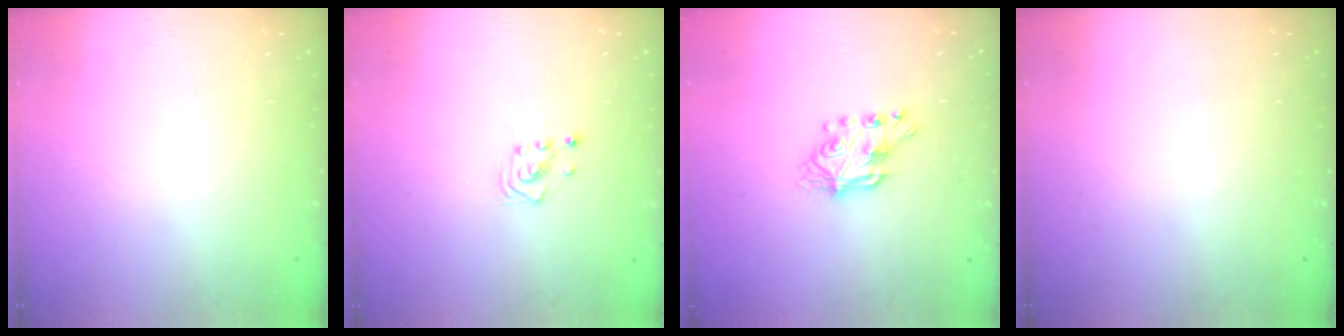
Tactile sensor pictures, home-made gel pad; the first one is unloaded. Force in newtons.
{"total": 2.8, "press": 2.8, "slide": 0.3}
{"total": 6.9, "press": 6.9, "slide": 0.5}
{"total": 0.0}